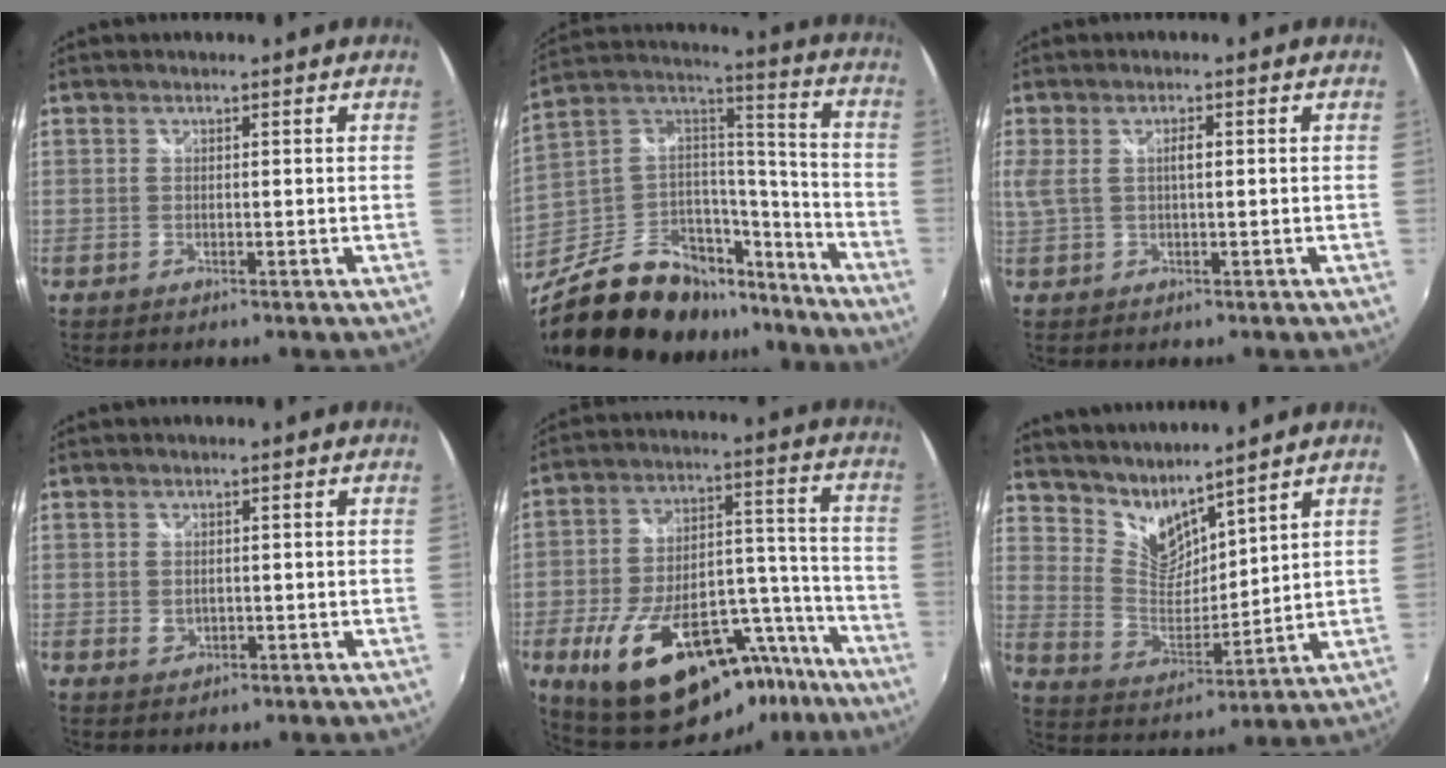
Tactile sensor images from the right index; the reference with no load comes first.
{"total": 29.3, "force": [-20.4, 14.9, 14.9], "torque": [-0.300, 0.039, -0.305]}
{"total": 4.6, "force": [0.7, 1.6, 4.3], "torque": [-0.083, 0.001, 0.019]}
{"total": 1.4, "force": [-0.1, 1.1, 0.9], "torque": [-0.015, 0.002, 0.001]}
{"total": 26.7, "force": [-17.1, 12.3, 16.5], "torque": [-0.281, 0.030, -0.230]}
{"total": 9.2, "force": [8.2, 3.0, 2.9], "torque": [-0.058, -0.012, 0.166]}